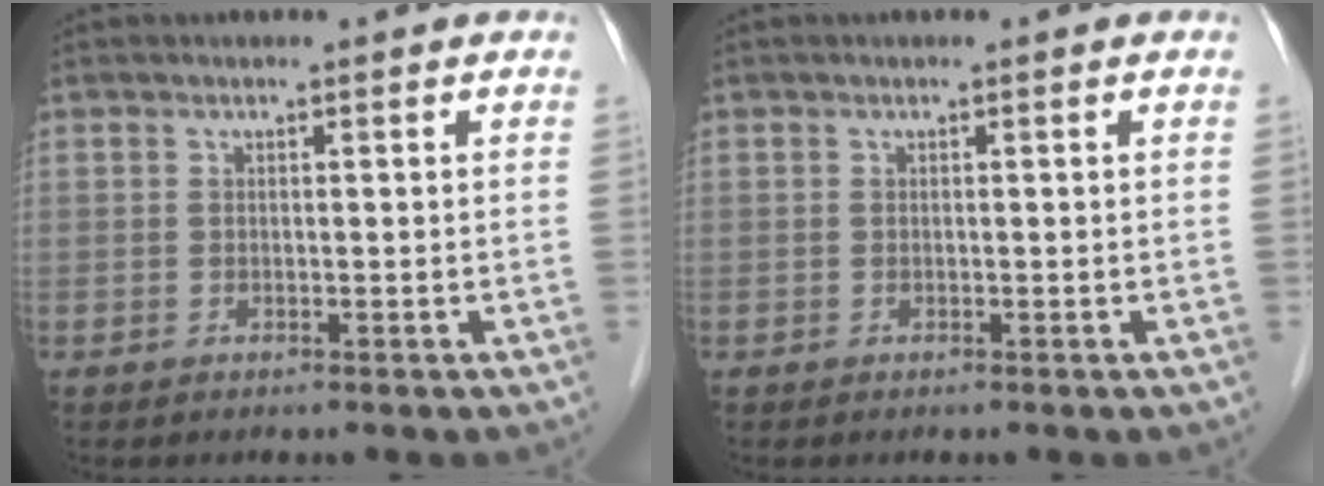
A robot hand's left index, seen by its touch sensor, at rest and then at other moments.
{"total": 0.0}